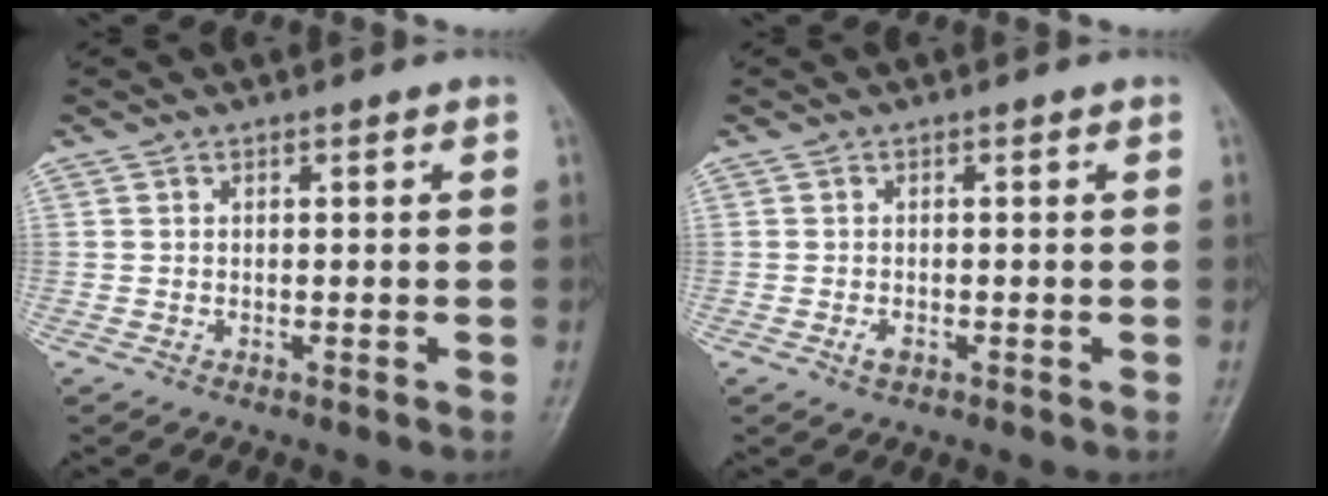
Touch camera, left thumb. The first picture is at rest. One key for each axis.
{"total": 1.3, "fx": -0.5, "fy": 0.8, "fz": 0.9, "tx": -0.016, "ty": -0.001, "tz": -0.009}